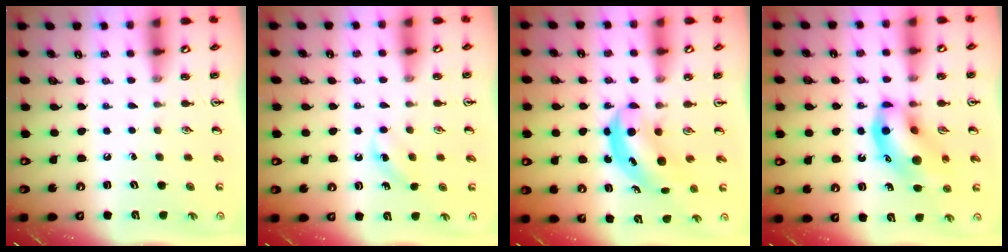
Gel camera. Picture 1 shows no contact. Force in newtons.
{"total": 5.0, "press": 4.8, "slide": 1.5}
{"total": 4.7, "press": 4.6, "slide": 0.5}
{"total": 13.3, "press": 12.8, "slide": 3.4}